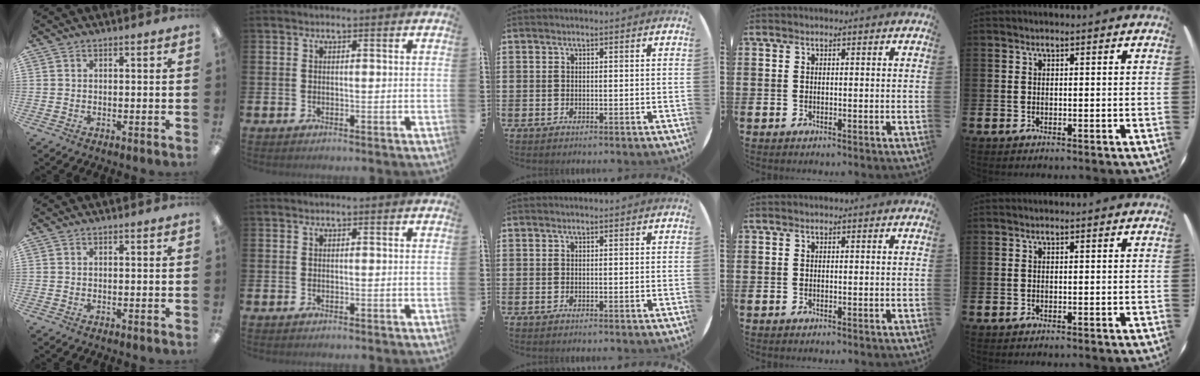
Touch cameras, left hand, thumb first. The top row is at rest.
{}